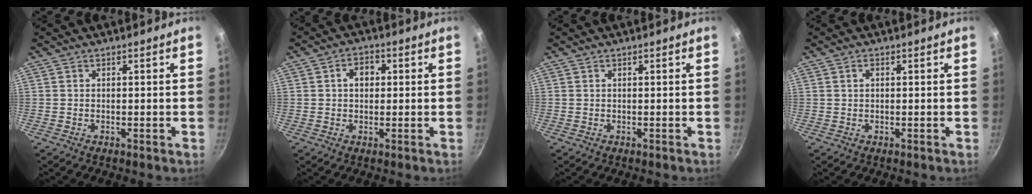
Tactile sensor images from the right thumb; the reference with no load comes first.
{"total": 4.1, "force": [0.7, 3.2, 2.6], "torque": [-0.015, 0.009, 0.006]}
{"total": 0.0}
{"total": 0.8, "force": [0.2, 0.6, 0.6], "torque": [-0.009, 0.005, 0.003]}